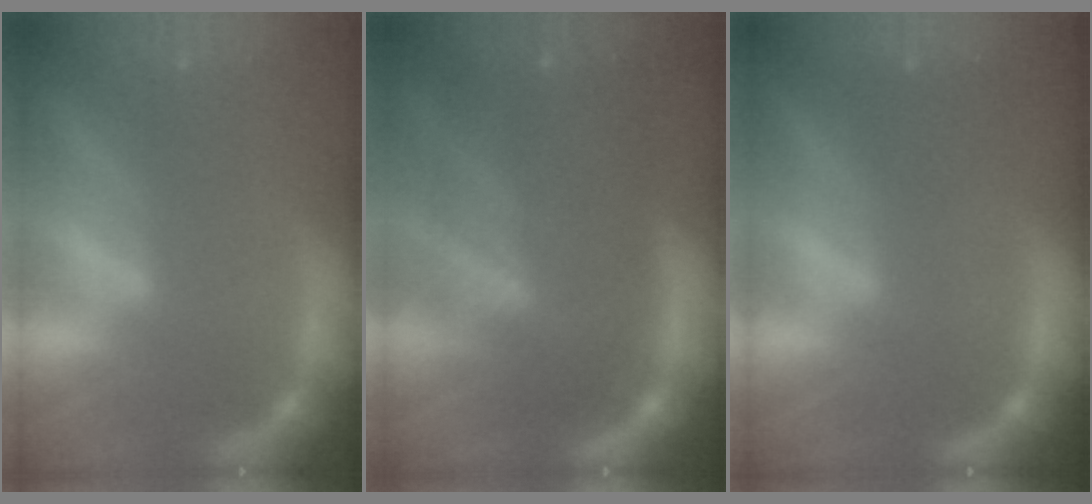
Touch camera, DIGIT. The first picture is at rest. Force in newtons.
{"total": 9.5}
{"total": 1.0}